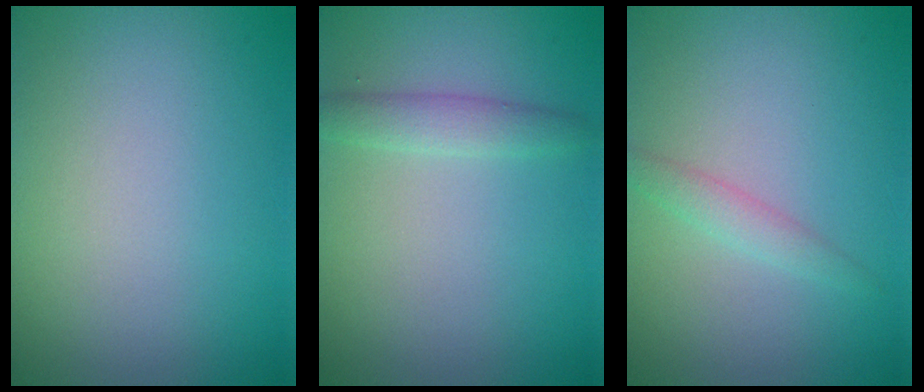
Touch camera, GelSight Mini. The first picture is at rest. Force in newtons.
{"total": 1.9, "press": 1.8, "slide": 0.1}
{"total": 1.5, "press": 1.5, "slide": 0.0}